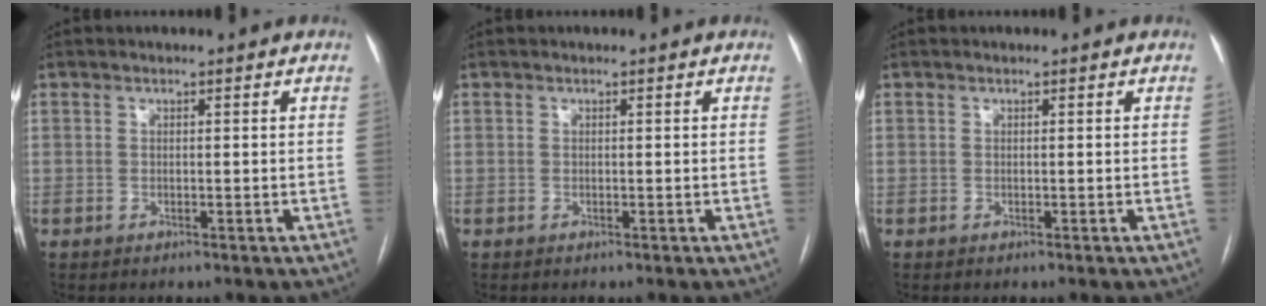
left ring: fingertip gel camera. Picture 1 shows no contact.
{"total": 0.0}
{"total": 0.0}